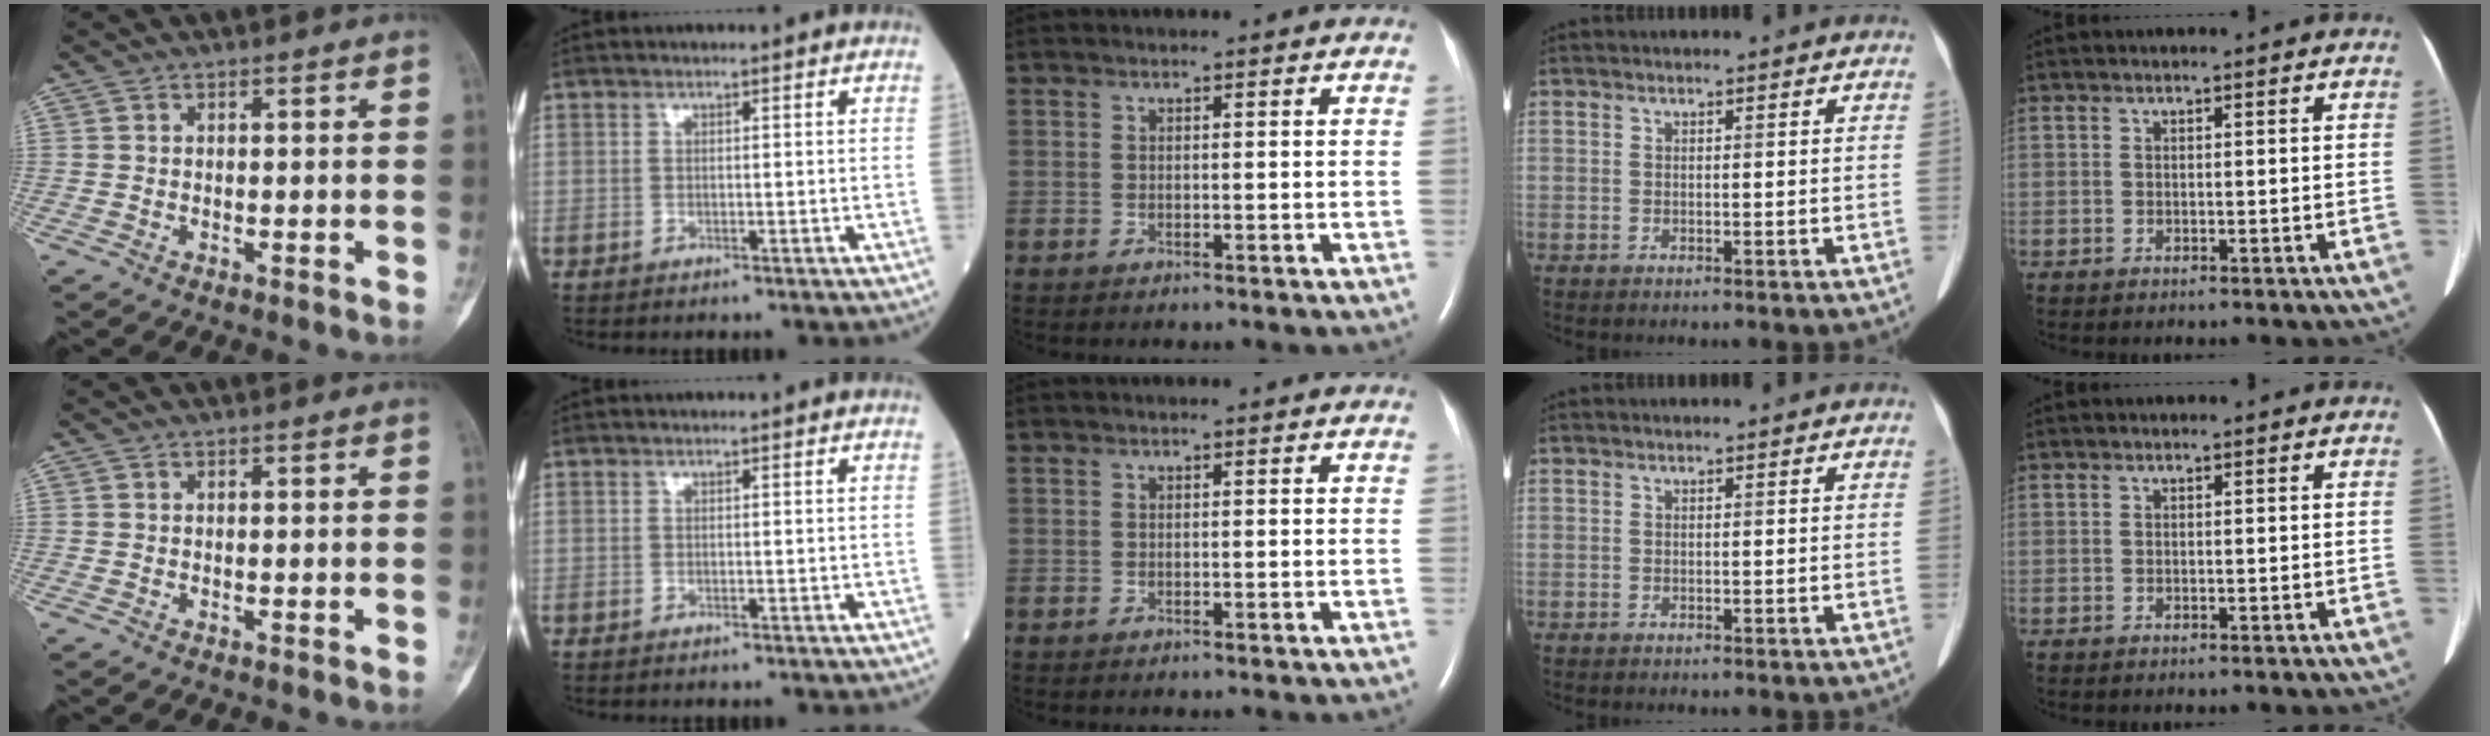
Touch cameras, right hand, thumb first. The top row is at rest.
{}